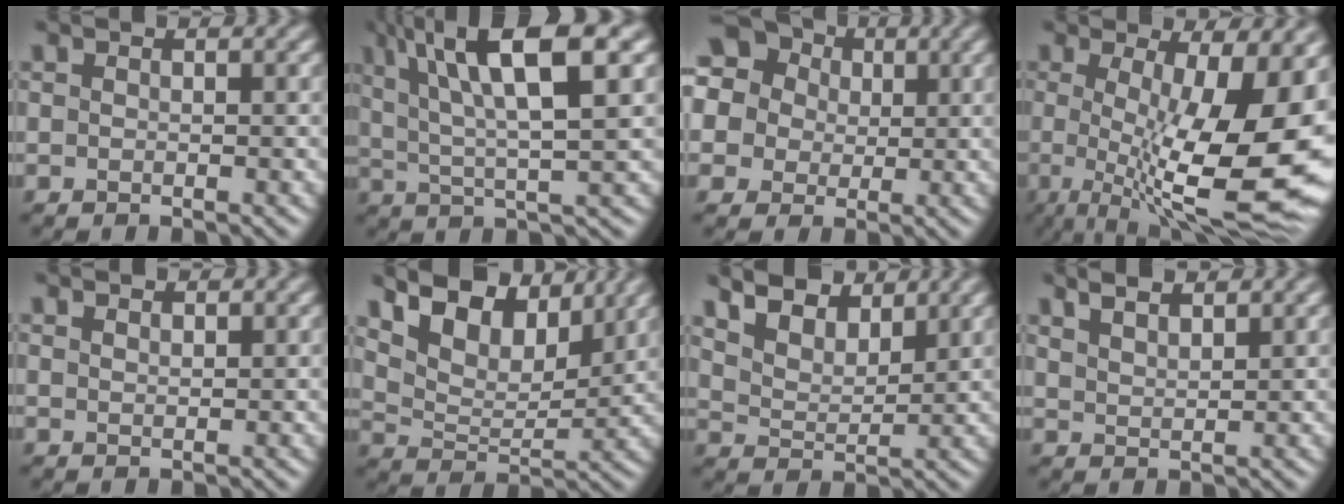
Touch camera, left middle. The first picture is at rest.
{"total": 10.5, "force": [4.6, 2.5, 9.1], "torque": [-0.148, 0.018, 0.077]}
{"total": 14.3, "force": [5.4, 12.0, 5.7], "torque": [-0.150, 0.049, 0.068]}
{"total": 15.0, "force": [-0.4, 4.7, 14.2], "torque": [-0.185, -0.002, -0.001]}
{"total": 0.9, "force": [0.9, 0.1, -0.2], "torque": [0.000, 0.000, 0.016]}
{"total": 9.8, "force": [7.3, 4.2, 5.0], "torque": [-0.106, 0.009, 0.117]}
{"total": 7.4, "force": [6.1, 3.2, 2.9], "torque": [-0.080, 0.017, 0.098]}
{"total": 3.6, "force": [3.1, 1.0, 1.4], "torque": [-0.011, 0.023, 0.032]}